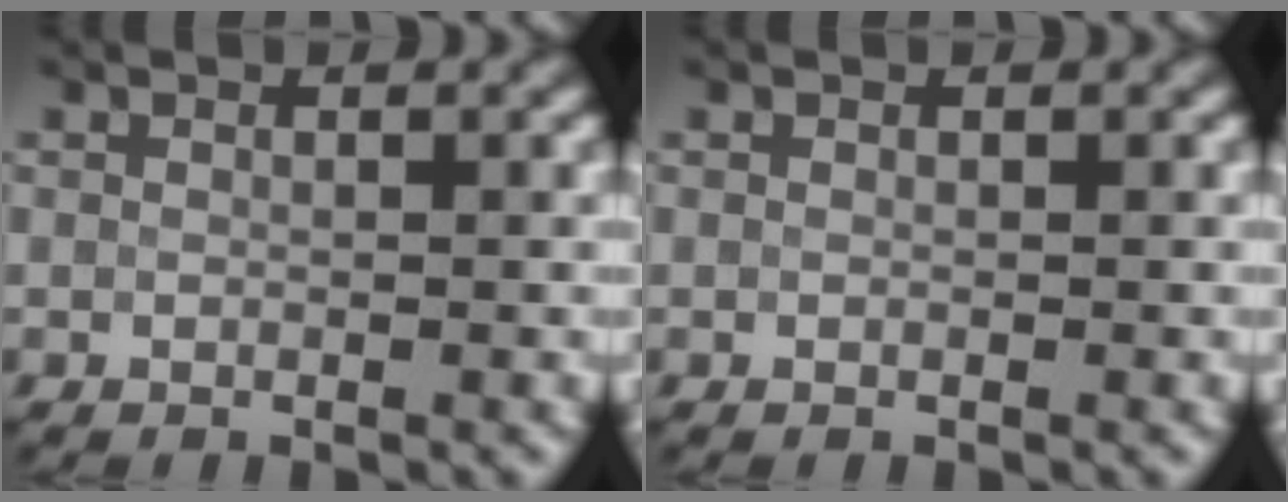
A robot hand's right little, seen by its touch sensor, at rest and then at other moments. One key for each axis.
{"total": 0.0}